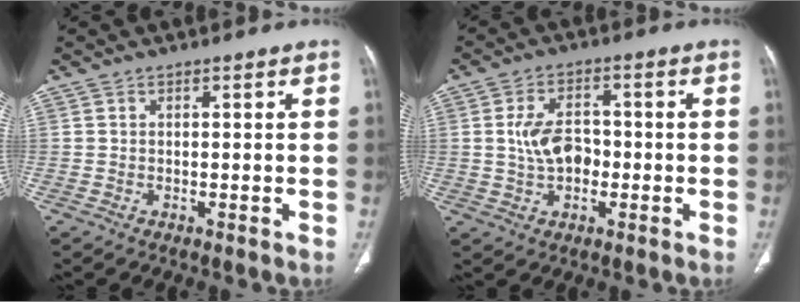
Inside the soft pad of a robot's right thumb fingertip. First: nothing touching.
{"total": 7.4, "force": [-0.5, 4.9, 5.5], "torque": [-0.091, 0.016, -0.009]}